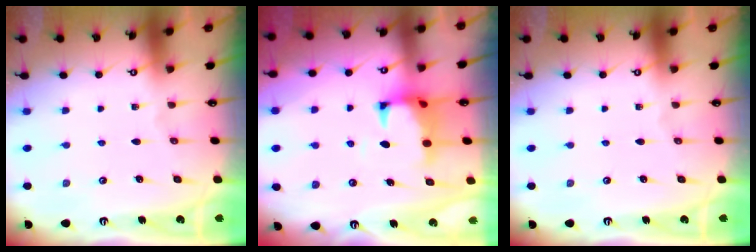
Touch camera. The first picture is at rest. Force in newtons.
{"total": 1.6, "press": 1.1, "slide": 1.1}
{"total": 0.0}